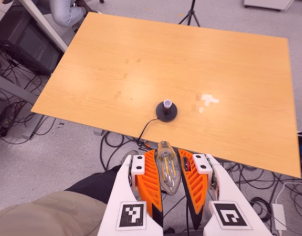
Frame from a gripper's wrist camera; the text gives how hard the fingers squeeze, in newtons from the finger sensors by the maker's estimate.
{"total": 19.6, "left": 21.3, "right": 17.9}